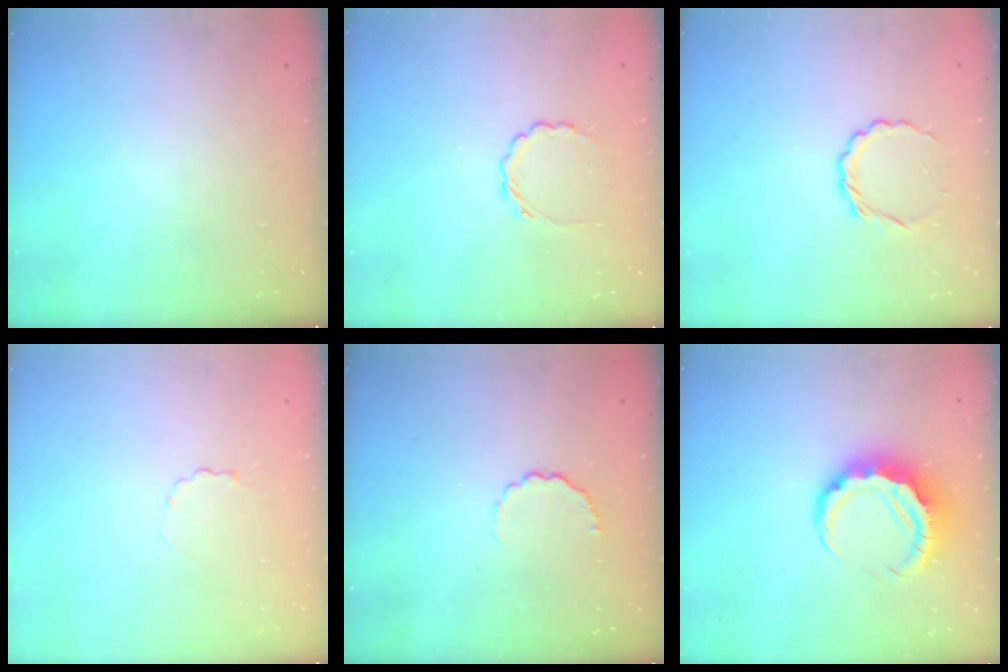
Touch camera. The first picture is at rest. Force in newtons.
{"total": 2.5, "press": 2.2, "slide": 1.1}
{"total": 4.9, "press": 4.8, "slide": 1.1}
{"total": 2.1, "press": 1.9, "slide": 0.9}
{"total": 3.9, "press": 3.7, "slide": 1.3}
{"total": 9.3, "press": 9.2, "slide": 1.6}